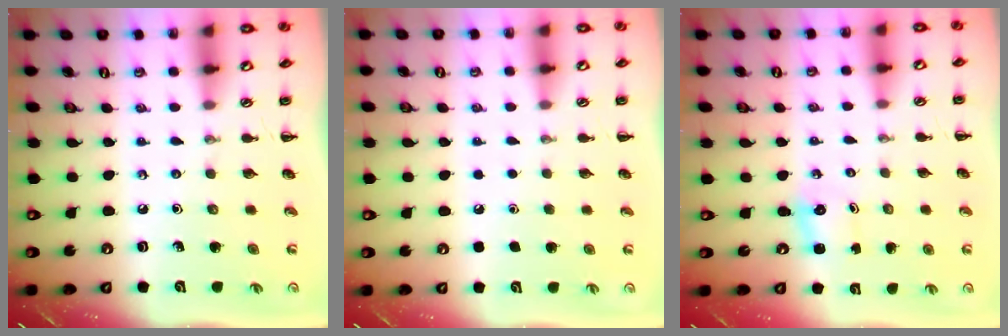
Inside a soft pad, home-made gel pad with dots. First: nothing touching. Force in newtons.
{"total": 1.7, "press": 1.7, "slide": 0.1}
{"total": 1.8, "press": 1.7, "slide": 0.6}